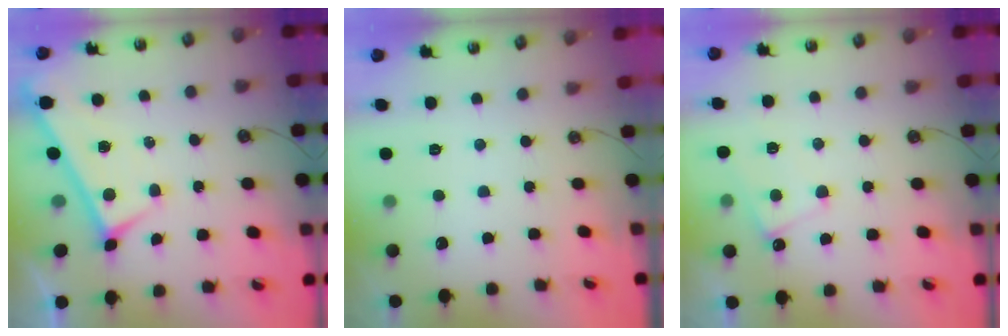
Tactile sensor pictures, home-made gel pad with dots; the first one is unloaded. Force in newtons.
{"total": 0.0}
{"total": 3.8, "press": 3.8, "slide": 0.5}